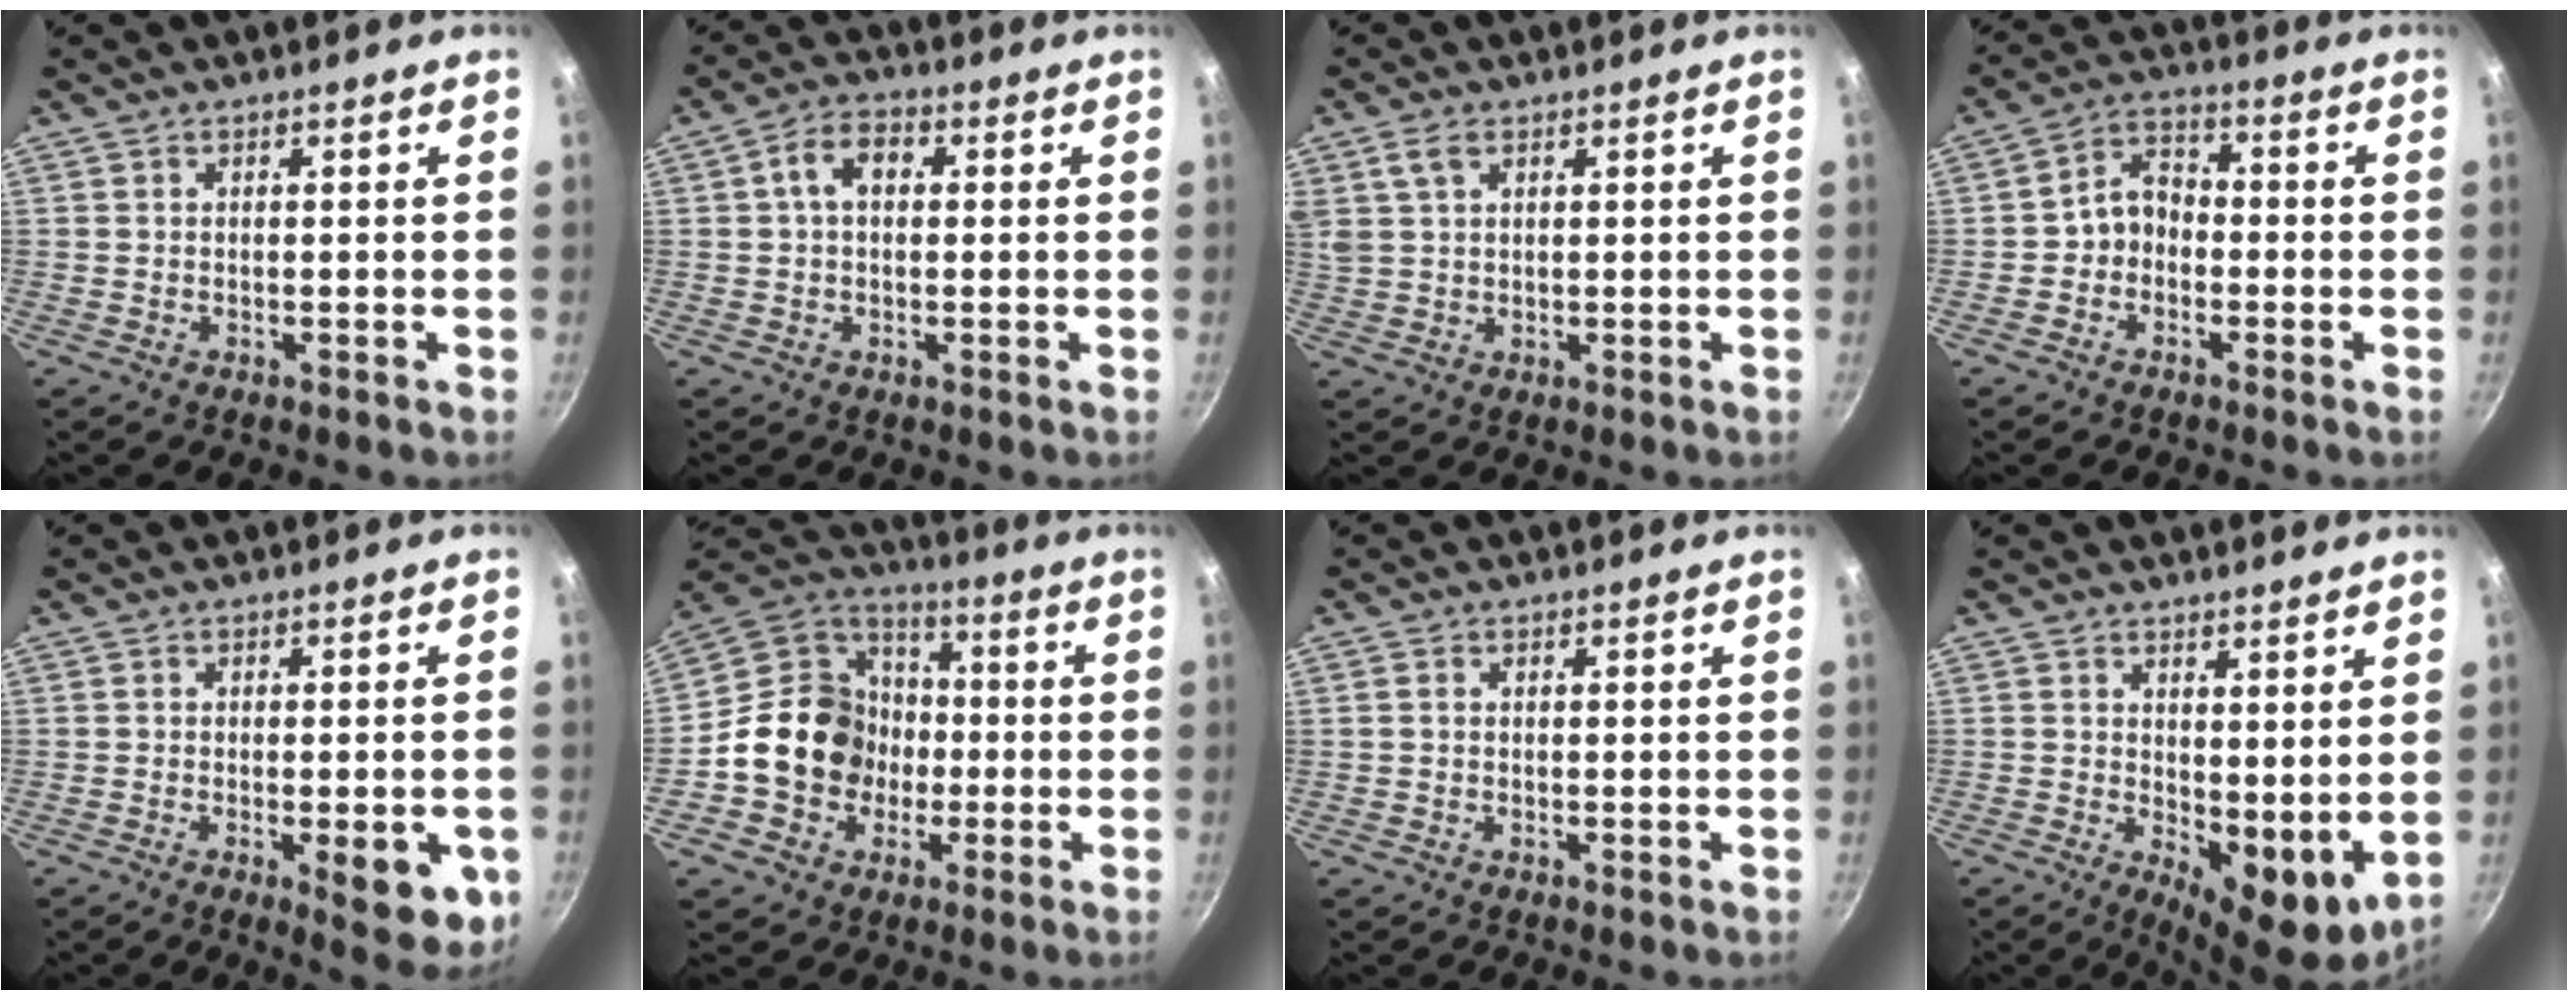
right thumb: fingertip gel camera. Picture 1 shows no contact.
{"total": 5.9, "force": [1.0, 4.0, 4.2], "torque": [-0.062, 0.016, 0.007]}
{"total": 4.2, "force": [2.1, 2.5, 2.6], "torque": [-0.048, 0.000, 0.043]}
{"total": 5.7, "force": [-1.5, 4.5, 3.2], "torque": [-0.027, 0.030, -0.038]}
{"total": 9.7, "force": [-2.8, 3.5, 8.6], "torque": [-0.082, 0.006, -0.031]}
{"total": 16.8, "force": [-2.7, 14.5, 8.0], "torque": [-0.107, 0.044, -0.056]}
{"total": 0.8, "force": [0.0, 0.6, 0.4], "torque": [-0.007, 0.004, -0.001]}
{"total": 8.7, "force": [1.5, 4.1, 7.6], "torque": [-0.089, -0.026, 0.030]}